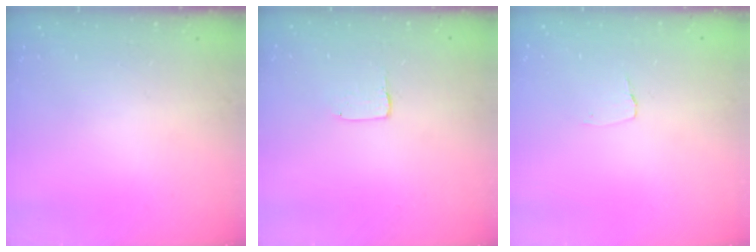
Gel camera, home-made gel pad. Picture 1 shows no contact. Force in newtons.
{"total": 1.7, "press": 1.6, "slide": 0.1}
{"total": 2.6, "press": 2.6, "slide": 0.2}